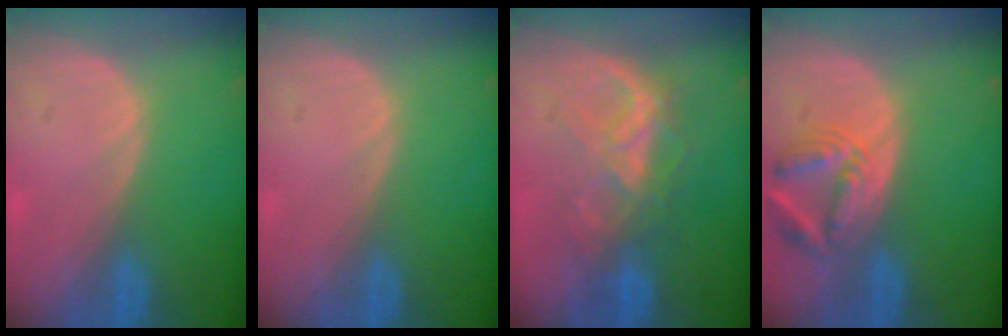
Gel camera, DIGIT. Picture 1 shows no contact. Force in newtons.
{"total": 0.0}
{"total": 6.5, "press": 6.5, "slide": 0.7}
{"total": 6.9, "press": 6.4, "slide": 2.7}